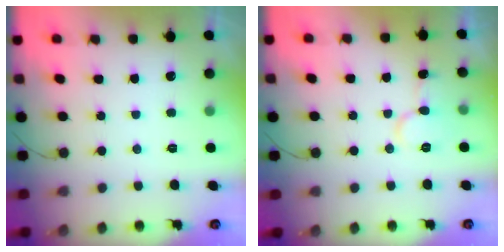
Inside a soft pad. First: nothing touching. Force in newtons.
{"total": 8.1, "press": 8.0, "slide": 1.0}